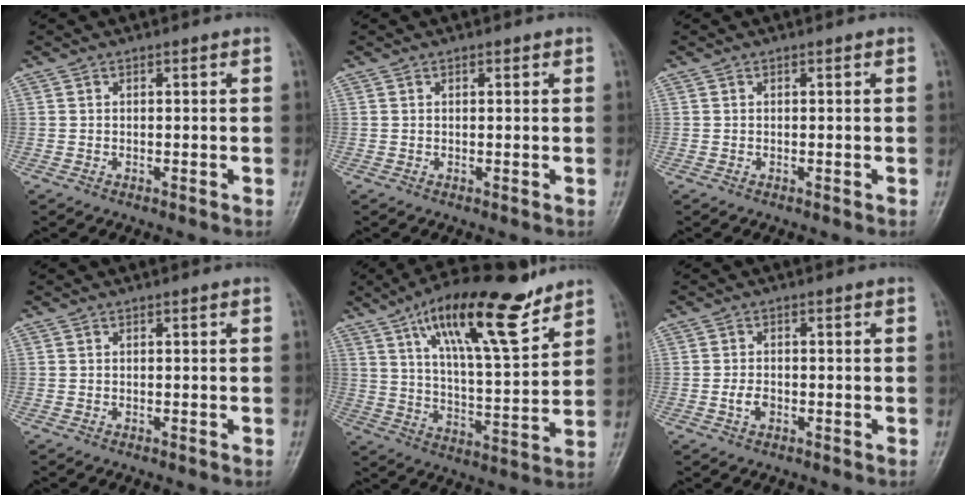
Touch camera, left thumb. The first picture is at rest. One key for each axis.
{"total": 0.8, "fx": 0.4, "fy": 0.5, "fz": 0.5, "tx": -0.004, "ty": -0.001, "tz": 0.003}
{"total": 0.0}
{"total": 0.0}
{"total": 18.9, "fx": 12.1, "fy": 5.3, "fz": 13.5, "tx": -0.199, "ty": -0.055, "tz": 0.207}
{"total": 2.5, "fx": -0.8, "fy": 1.7, "fz": 1.7, "tx": -0.029, "ty": 0.005, "tz": -0.016}